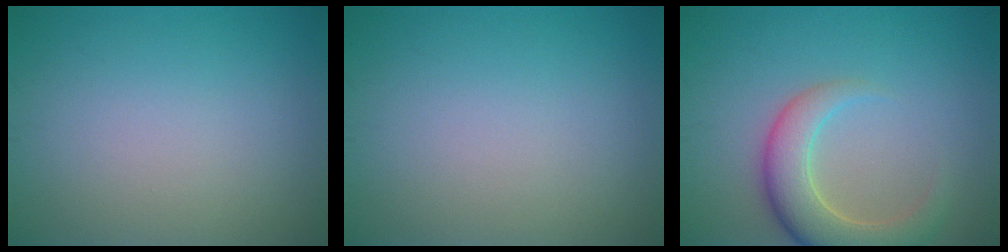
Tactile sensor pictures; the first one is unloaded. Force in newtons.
{"total": 0.0}
{"total": 5.6, "press": 5.6, "slide": 0.6}